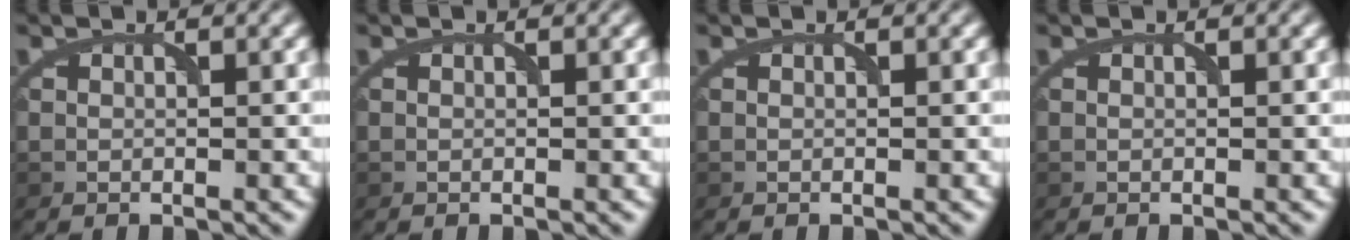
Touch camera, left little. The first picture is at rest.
{"total": 0.0}
{"total": 0.0}
{"total": 0.0}